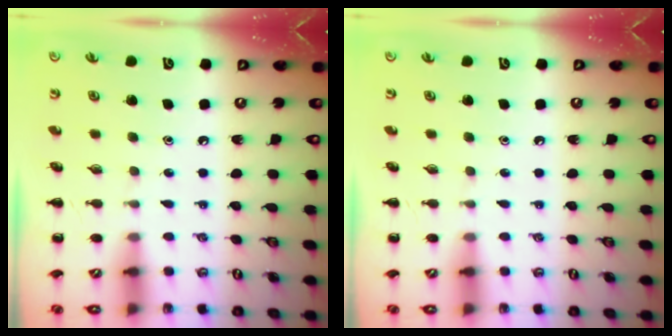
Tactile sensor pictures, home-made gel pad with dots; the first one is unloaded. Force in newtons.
{"total": 0.0}